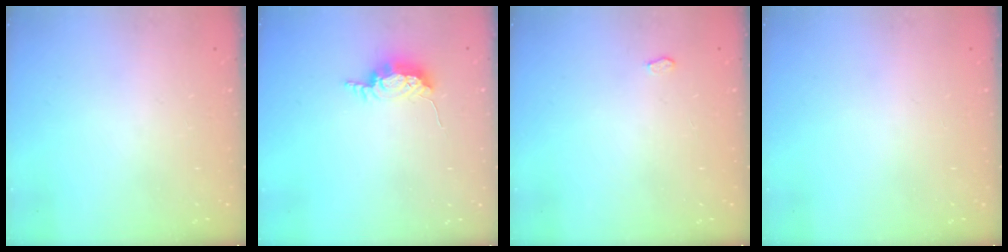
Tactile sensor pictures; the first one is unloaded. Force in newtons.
{"total": 7.0, "press": 6.9, "slide": 0.5}
{"total": 2.3, "press": 2.3, "slide": 0.3}
{"total": 0.0}